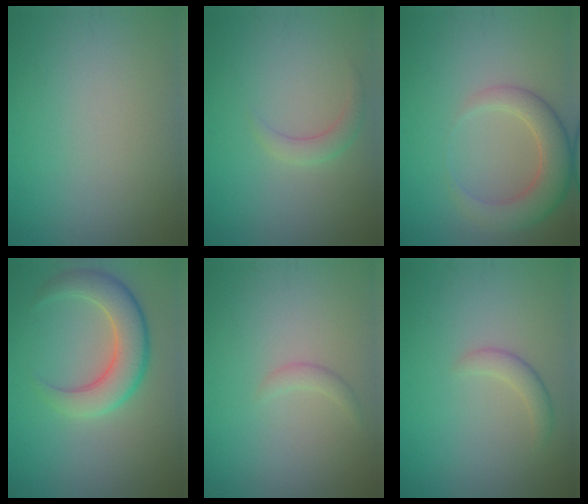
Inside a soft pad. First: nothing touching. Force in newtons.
{"total": 1.6, "press": 1.6, "slide": 0.1}
{"total": 4.8, "press": 4.7, "slide": 0.5}
{"total": 5.5, "press": 5.5, "slide": 0.4}
{"total": 1.0, "press": 1.0, "slide": 0.1}
{"total": 1.7, "press": 1.7, "slide": 0.1}